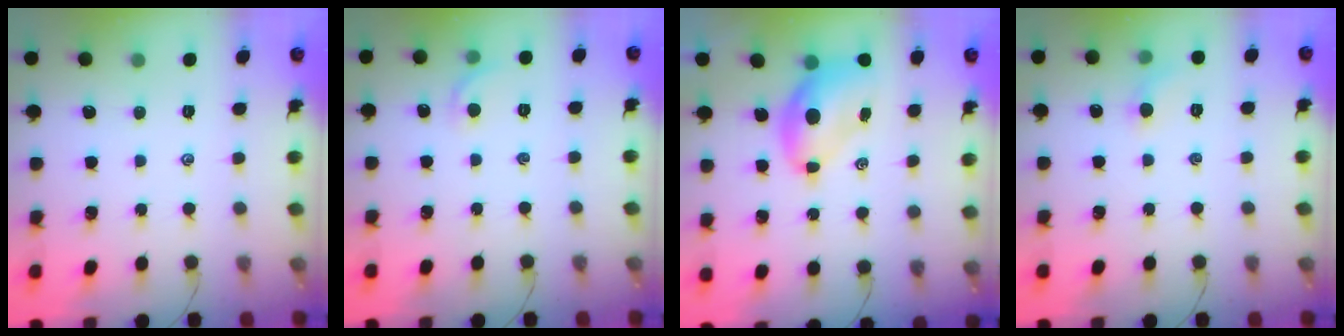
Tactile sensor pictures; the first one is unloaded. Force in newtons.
{"total": 4.7, "press": 4.5, "slide": 1.2}
{"total": 7.7, "press": 7.3, "slide": 2.2}
{"total": 4.1, "press": 3.9, "slide": 1.2}